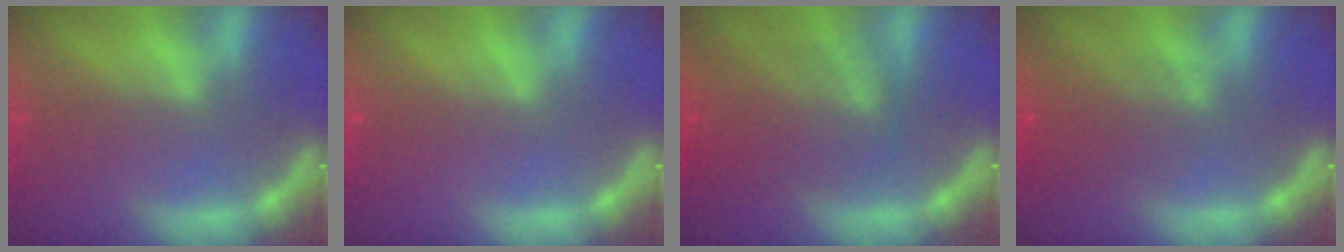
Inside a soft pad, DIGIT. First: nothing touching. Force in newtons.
{"total": 0.0}
{"total": 7.0}
{"total": 4.1}